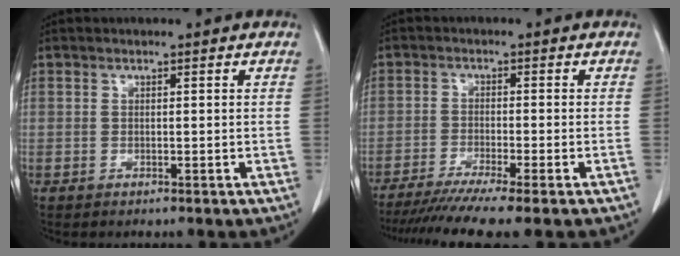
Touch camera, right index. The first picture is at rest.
{"total": 10.0, "force": [-8.2, -1.1, 5.6], "torque": [-0.075, -0.025, -0.128]}